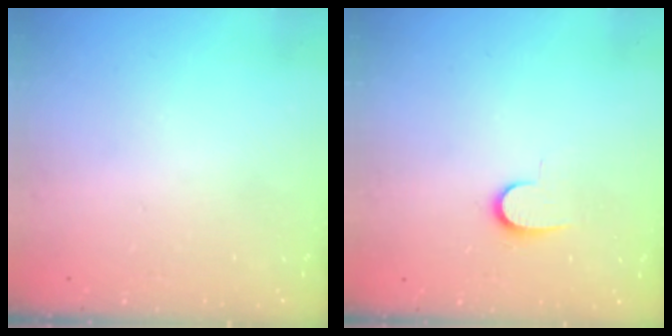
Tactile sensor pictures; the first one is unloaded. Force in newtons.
{"total": 6.7, "press": 6.6, "slide": 0.7}